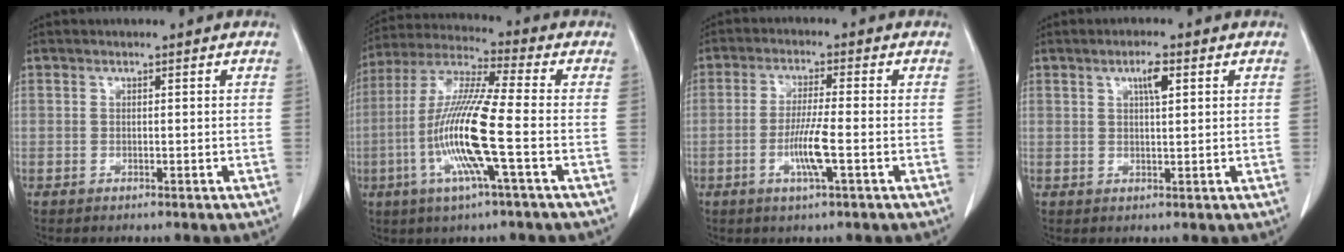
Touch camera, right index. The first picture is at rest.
{"total": 13.8, "force": [-3.4, -0.1, 13.4], "torque": [-0.281, -0.009, -0.077]}
{"total": 5.8, "force": [-1.8, -0.1, 5.5], "torque": [-0.109, -0.011, -0.036]}
{"total": 3.0, "force": [1.3, 0.5, 2.6], "torque": [-0.051, -0.001, 0.022]}